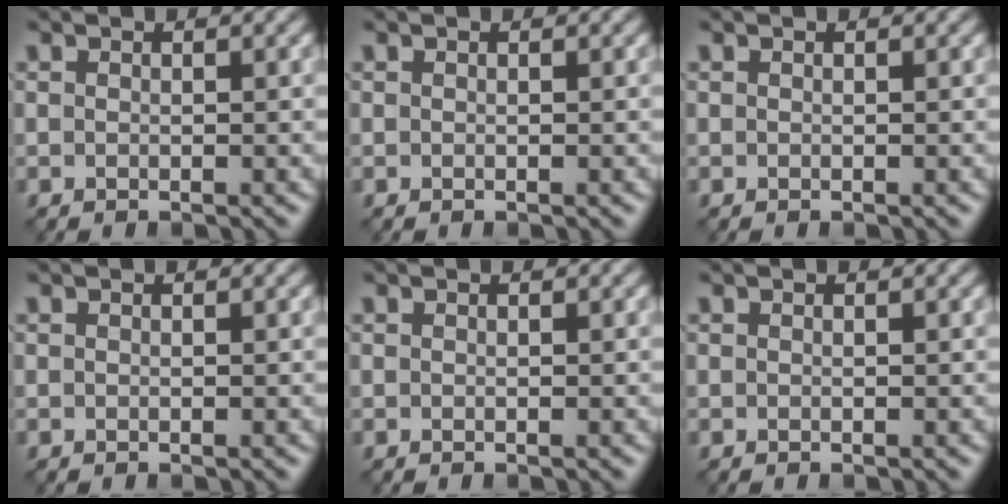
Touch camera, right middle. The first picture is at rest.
{"total": 0.0}
{"total": 0.0}
{"total": 0.0}
{"total": 0.0}
{"total": 0.0}